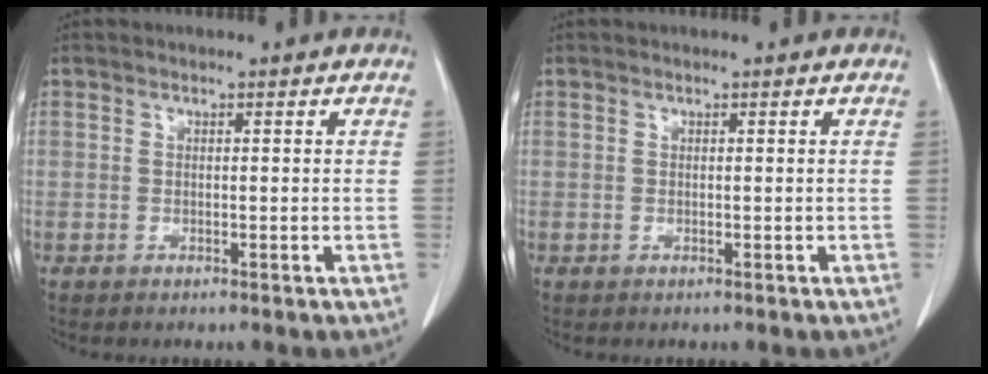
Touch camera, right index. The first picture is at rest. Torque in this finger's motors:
{"motor_torque": [0.00, 0.00, 0.00, 0.00]}